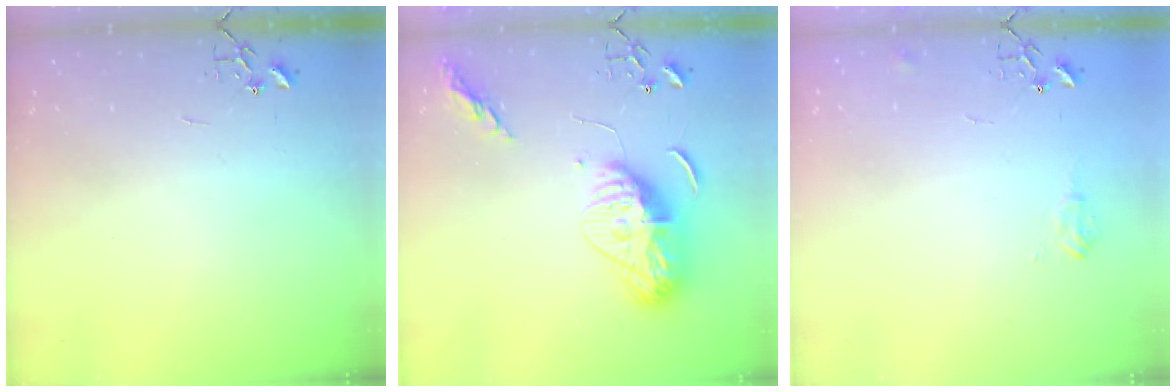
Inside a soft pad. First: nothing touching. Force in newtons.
{"total": 15.2, "press": 15.2, "slide": 1.3}
{"total": 7.2, "press": 7.1, "slide": 0.9}